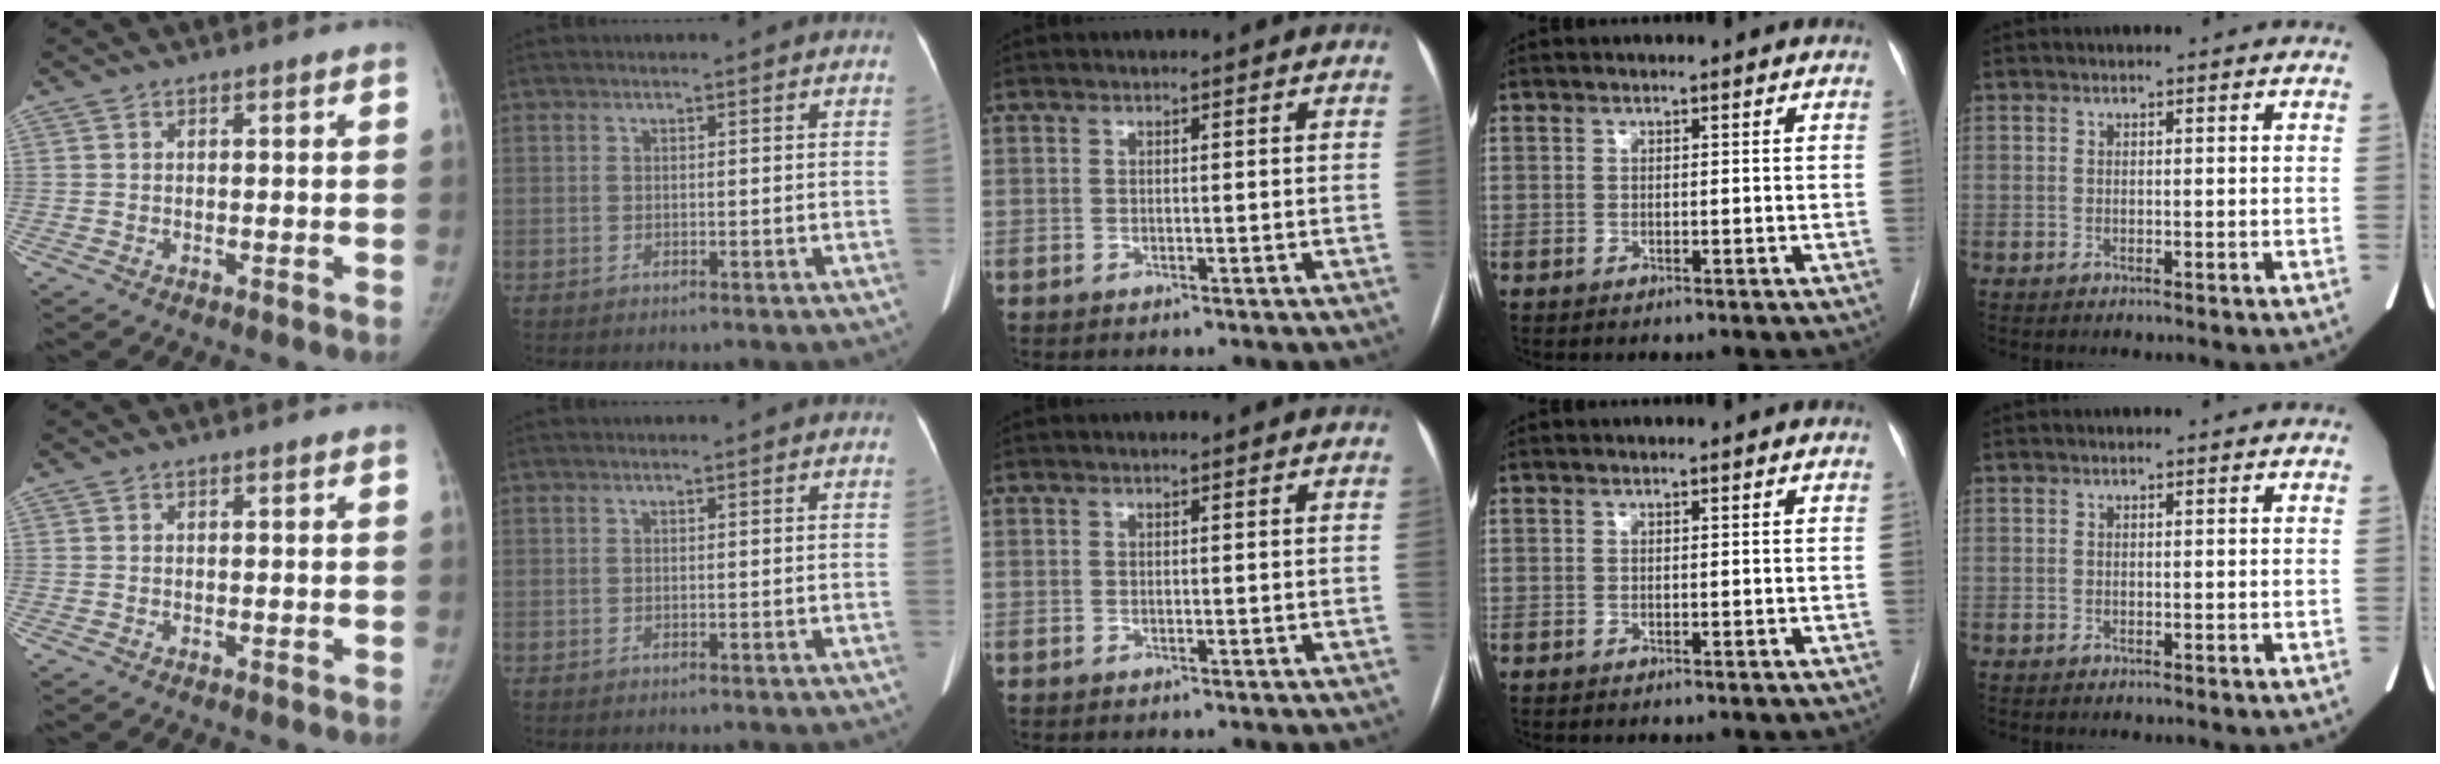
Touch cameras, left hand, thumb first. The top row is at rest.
{}